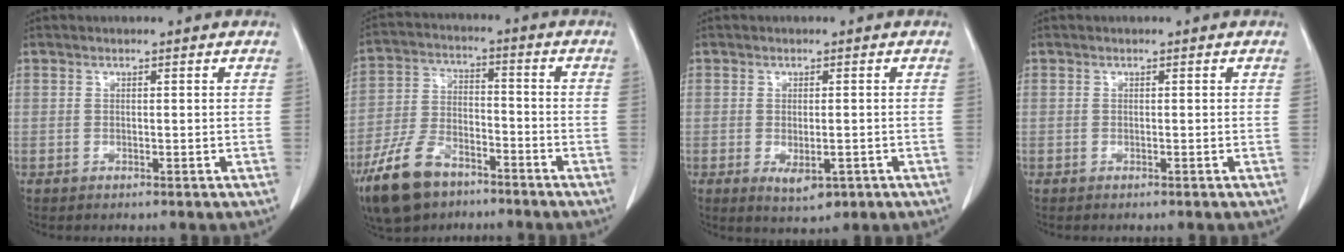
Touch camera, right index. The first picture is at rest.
{"total": 11.9, "force": [-8.1, 5.6, 6.6], "torque": [-0.150, -0.009, -0.154]}
{"total": 4.3, "force": [-1.7, 1.7, 3.5], "torque": [-0.053, -0.007, -0.013]}
{"total": 0.0}